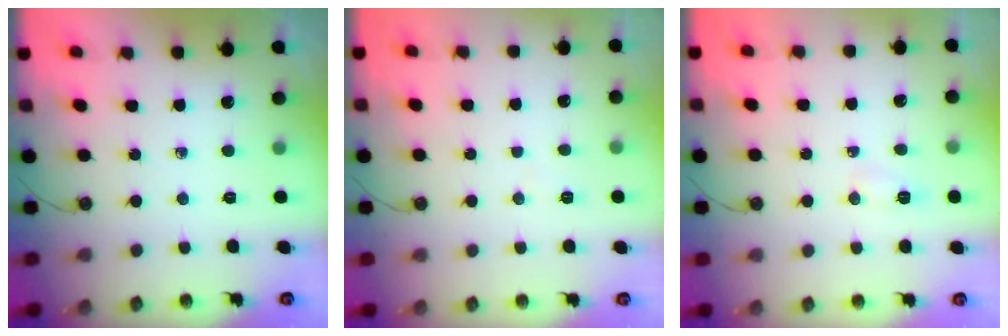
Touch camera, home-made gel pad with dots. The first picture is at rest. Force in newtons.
{"total": 9.9, "press": 3.3, "slide": 9.3}
{"total": 4.8, "press": 4.8, "slide": 0.6}